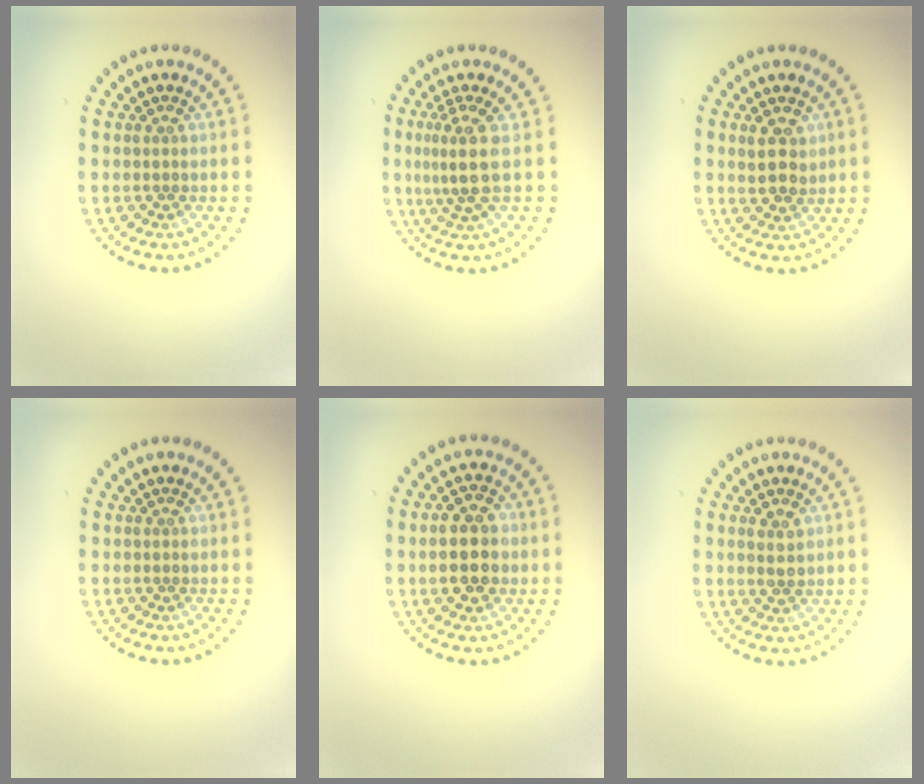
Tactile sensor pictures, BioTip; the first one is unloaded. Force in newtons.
{"total": 3.1, "press": 2.3, "slide": 2.0}
{"total": 2.7, "press": 2.6, "slide": 0.7}
{"total": 0.0}
{"total": 4.5, "press": 4.5, "slide": 0.3}
{"total": 1.8, "press": 1.8, "slide": 0.1}